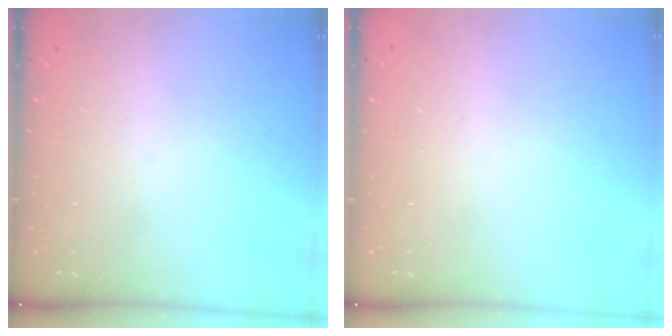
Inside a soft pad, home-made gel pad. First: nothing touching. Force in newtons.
{"total": 0.5, "press": 0.5, "slide": 0.1}